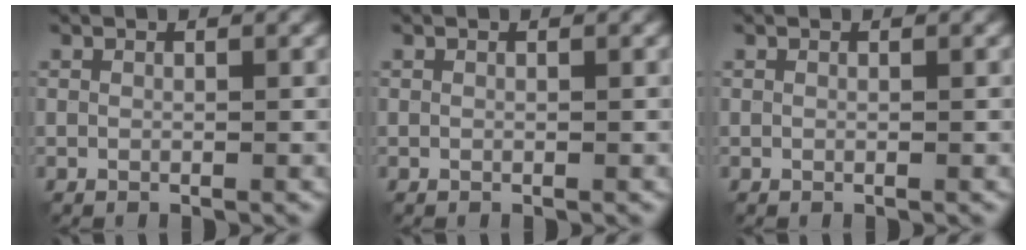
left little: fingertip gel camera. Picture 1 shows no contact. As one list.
[{"total": 0.0}, {"total": 0.0}]